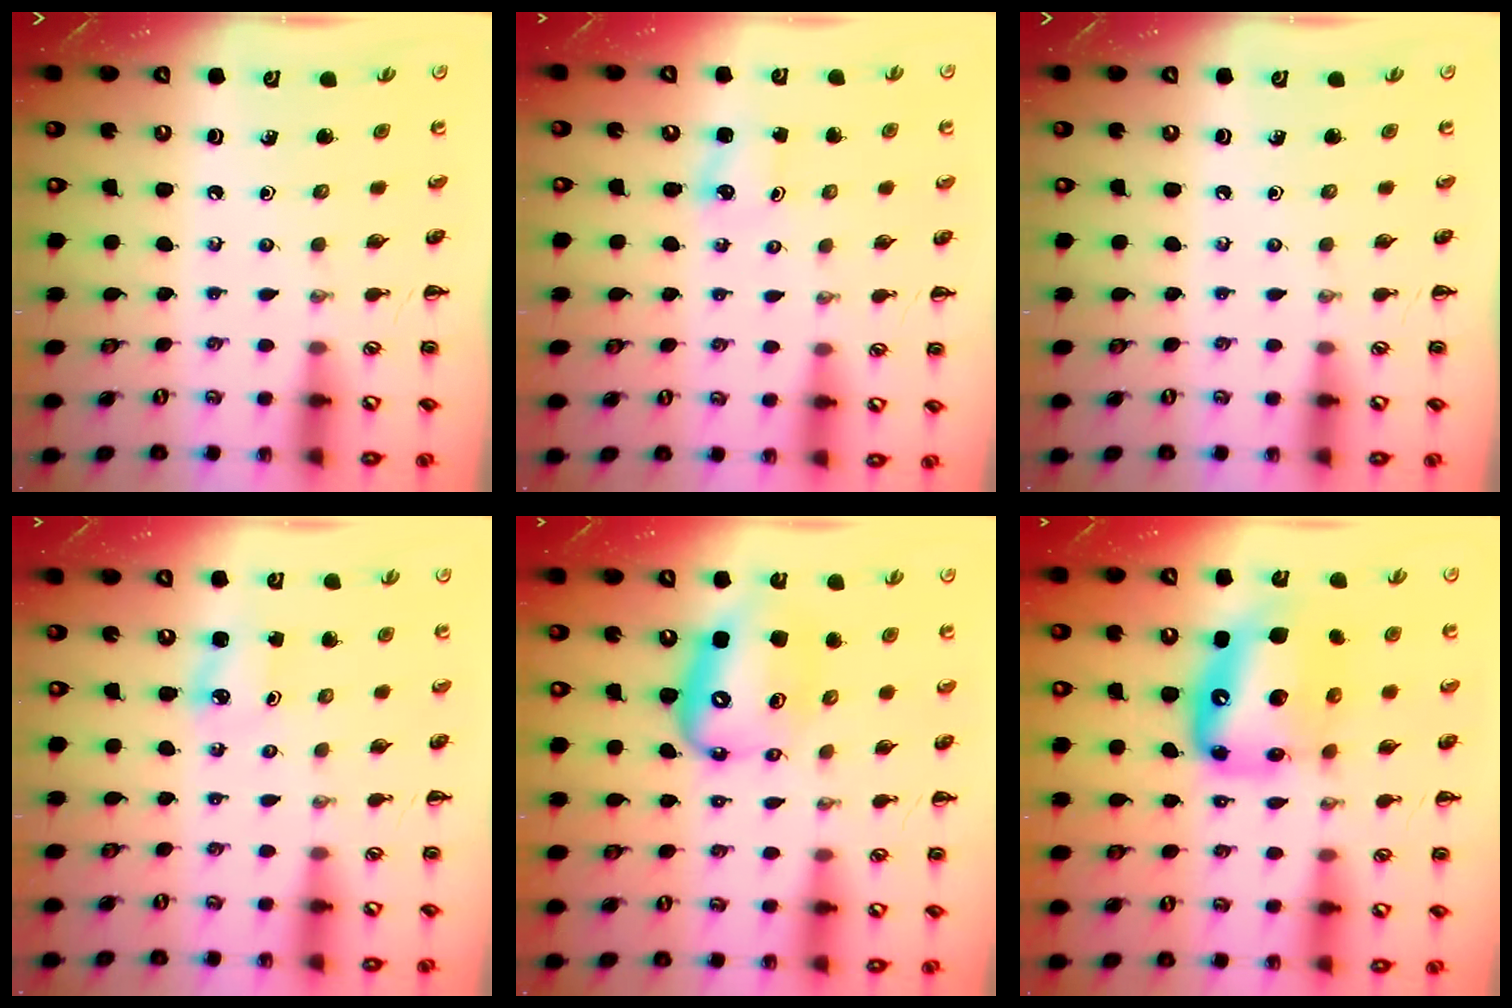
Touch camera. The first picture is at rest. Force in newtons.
{"total": 1.4, "press": 1.3, "slide": 0.2}
{"total": 0.0}
{"total": 2.2, "press": 2.1, "slide": 0.4}
{"total": 12.5, "press": 12.1, "slide": 3.1}
{"total": 14.9, "press": 14.4, "slide": 3.8}